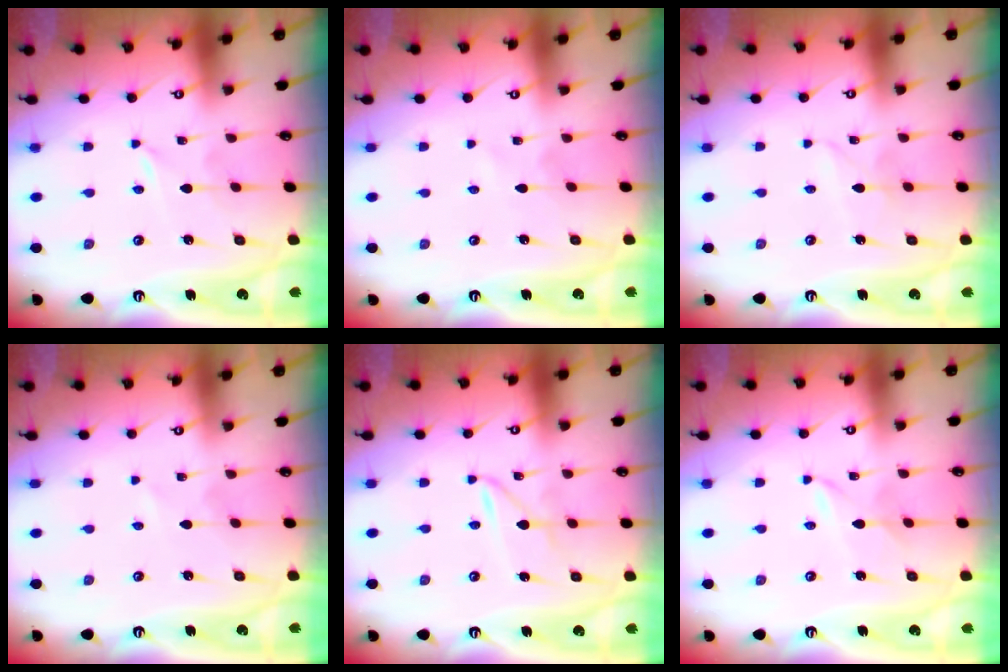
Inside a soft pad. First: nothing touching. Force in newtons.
{"total": 1.1, "press": 1.1, "slide": 0.2}
{"total": 2.3, "press": 2.3, "slide": 0.2}
{"total": 0.0}
{"total": 1.7, "press": 1.7, "slide": 0.1}
{"total": 2.1, "press": 2.0, "slide": 0.2}